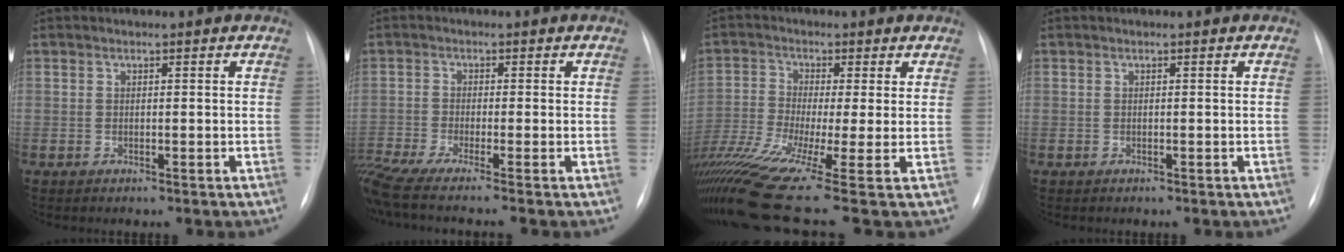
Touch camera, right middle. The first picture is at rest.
{"total": 9.7, "force": [-8.0, -1.1, 5.3], "torque": [-0.091, -0.025, -0.138]}
{"total": 17.7, "force": [-10.8, 0.7, 14.0], "torque": [-0.320, -0.044, -0.197]}
{"total": 0.0}